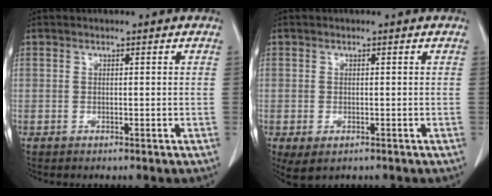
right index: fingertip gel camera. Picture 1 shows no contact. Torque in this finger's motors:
{"motor_torque": [0.36, -0.33, 0.17, 0.05]}